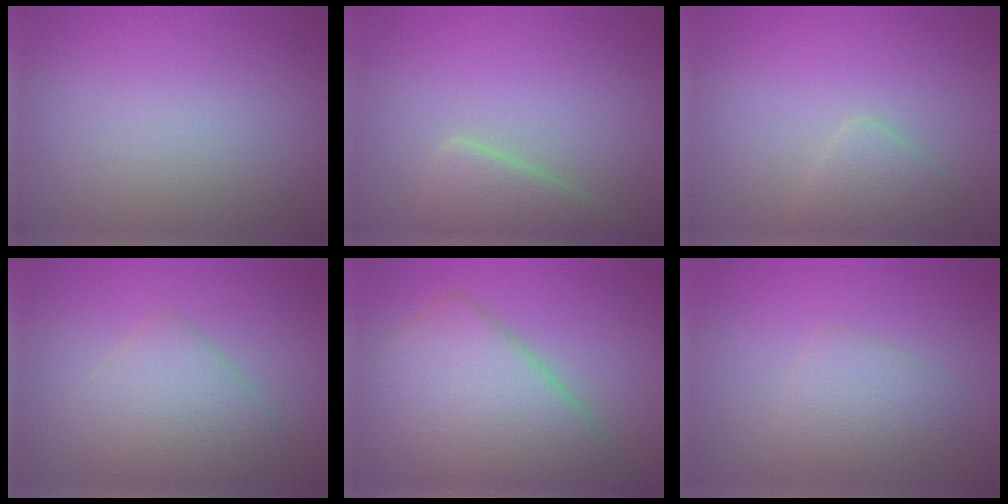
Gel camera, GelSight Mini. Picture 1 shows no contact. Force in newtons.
{"total": 3.6, "press": 3.5, "slide": 0.2}
{"total": 2.3, "press": 2.3, "slide": 0.1}
{"total": 4.0, "press": 4.0, "slide": 0.1}
{"total": 9.5, "press": 9.5, "slide": 0.3}
{"total": 2.6, "press": 2.6, "slide": 0.1}